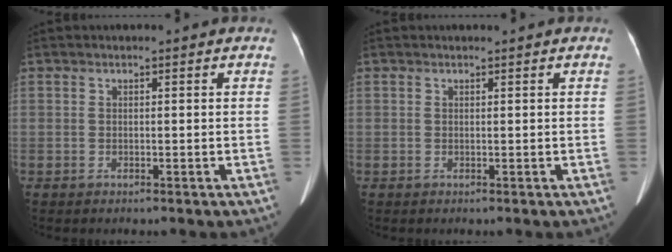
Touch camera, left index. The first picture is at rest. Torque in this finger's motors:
{"motor_torque": [0.05, 0.03, -0.09, 0.00]}